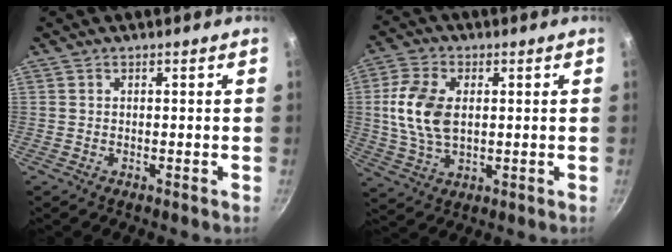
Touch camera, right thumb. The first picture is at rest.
{"total": 11.3, "force": [1.2, 7.0, 8.7], "torque": [-0.165, 0.001, 0.022]}